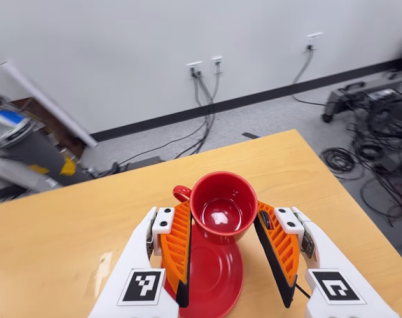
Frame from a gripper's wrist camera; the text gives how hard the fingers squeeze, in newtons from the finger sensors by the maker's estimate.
{"total": 0.8, "left": 1.6, "right": 0.0}